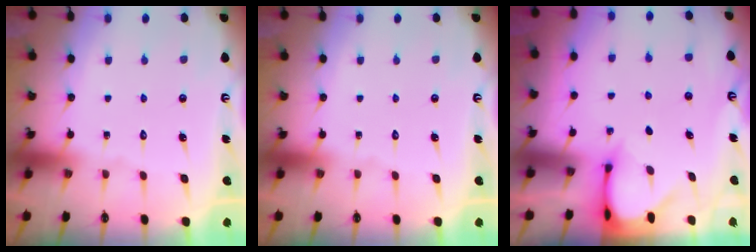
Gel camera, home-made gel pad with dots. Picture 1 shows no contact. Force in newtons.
{"total": 0.0}
{"total": 3.3, "press": 3.3, "slide": 0.3}